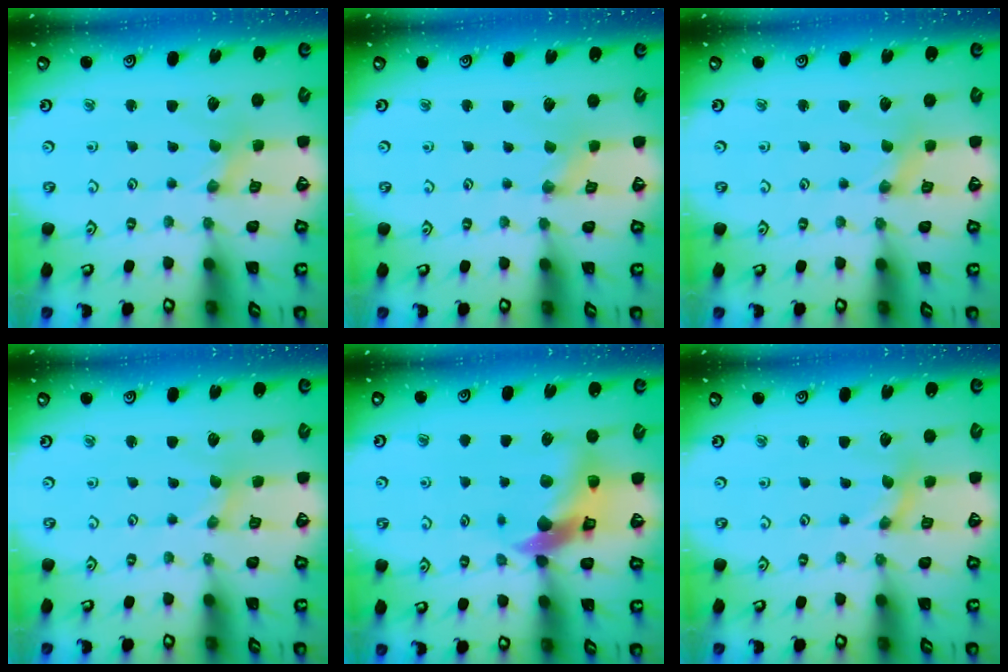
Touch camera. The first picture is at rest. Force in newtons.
{"total": 0.6, "press": 0.6, "slide": 0.2}
{"total": 0.0}
{"total": 0.0}
{"total": 11.3, "press": 11.2, "slide": 1.8}
{"total": 0.0}